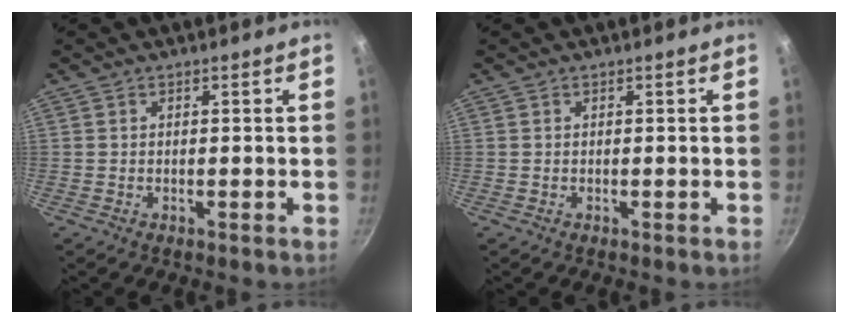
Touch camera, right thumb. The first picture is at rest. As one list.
[{"total": 0.0}]